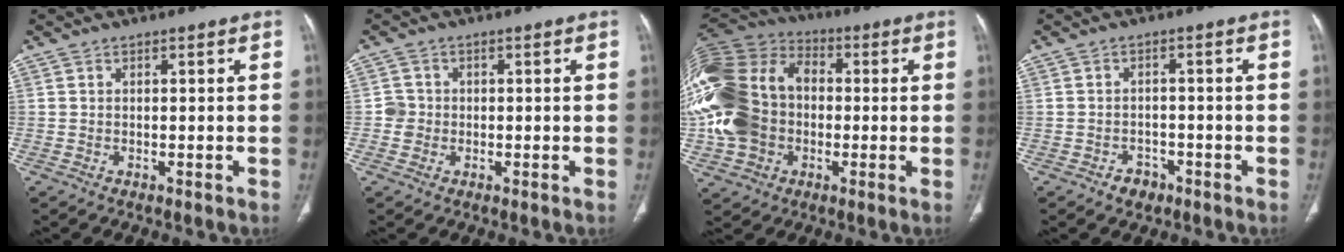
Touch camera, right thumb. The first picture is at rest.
{"total": 2.4, "force": [-0.4, 2.3, 0.3], "torque": [0.012, 0.008, -0.011]}
{"total": 25.6, "force": [-1.9, 19.9, 16.0], "torque": [-0.366, 0.038, -0.035]}
{"total": 3.2, "force": [-2.0, 2.3, 1.0], "torque": [-0.006, 0.017, -0.024]}